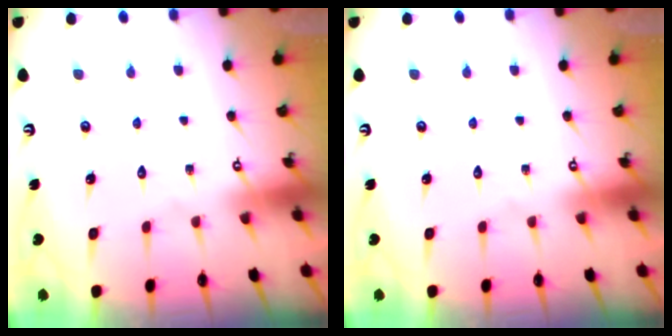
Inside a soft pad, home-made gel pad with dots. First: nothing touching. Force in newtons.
{"total": 0.0}